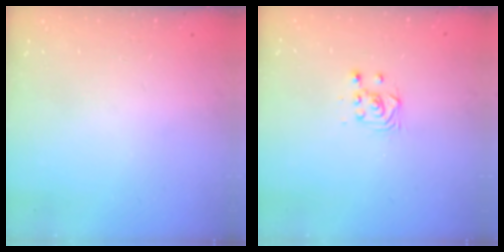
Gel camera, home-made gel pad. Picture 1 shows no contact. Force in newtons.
{"total": 4.1, "press": 4.0, "slide": 1.0}